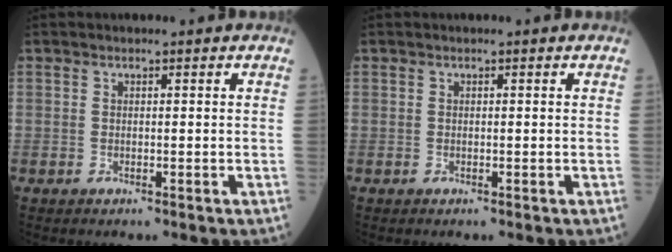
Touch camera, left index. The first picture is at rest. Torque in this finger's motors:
{"motor_torque": [0.00, 0.00, -0.01, 0.00]}